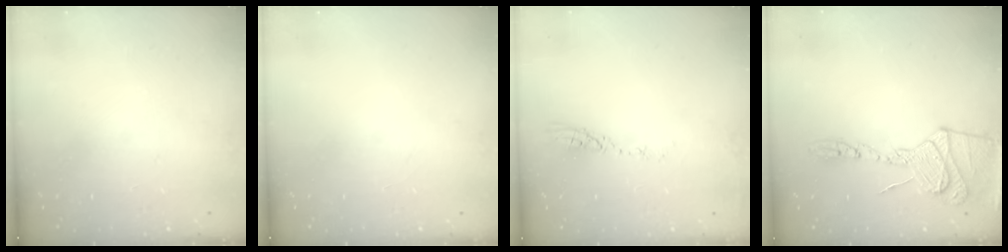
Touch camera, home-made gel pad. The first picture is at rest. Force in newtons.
{"total": 0.0}
{"total": 4.0, "press": 3.9, "slide": 0.4}
{"total": 15.7, "press": 15.6, "slide": 1.2}